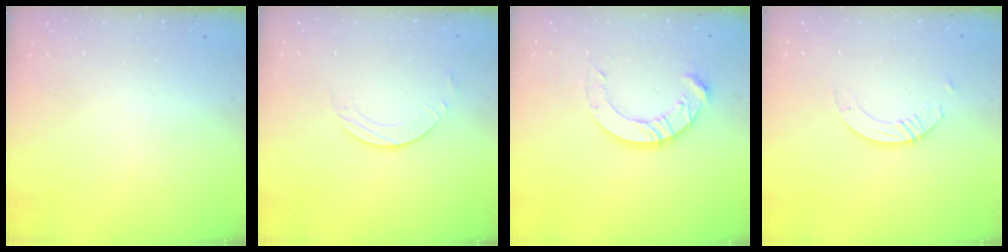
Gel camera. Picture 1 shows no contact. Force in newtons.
{"total": 2.3, "press": 2.3, "slide": 0.2}
{"total": 10.2, "press": 10.2, "slide": 1.2}
{"total": 3.4, "press": 3.3, "slide": 0.3}